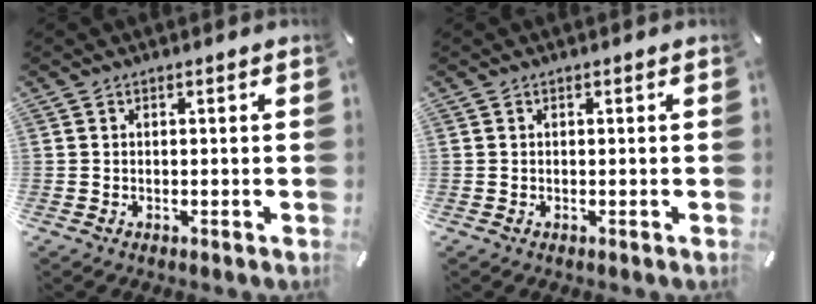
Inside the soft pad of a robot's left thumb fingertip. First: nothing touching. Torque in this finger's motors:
{"motor_torque": [-0.01, 0.01, -0.01, 0.01, 0.00]}